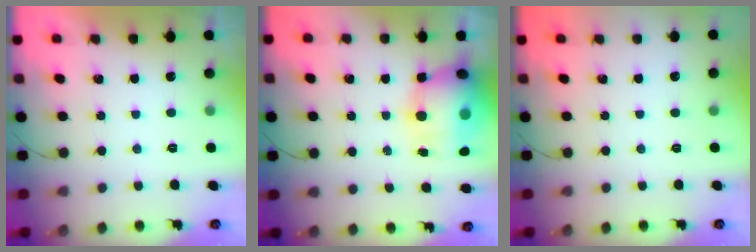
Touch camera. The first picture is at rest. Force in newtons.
{"total": 18.3, "press": 16.3, "slide": 8.4}
{"total": 0.0}